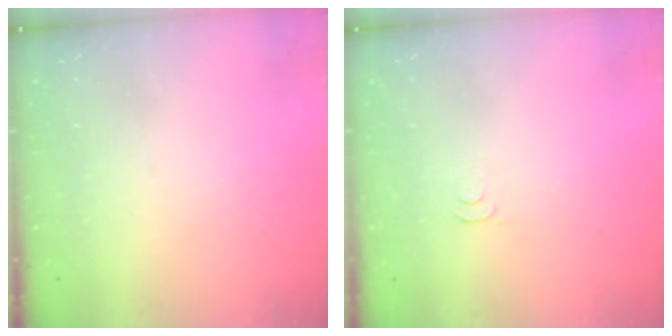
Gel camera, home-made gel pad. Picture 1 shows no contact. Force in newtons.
{"total": 2.8, "press": 2.7, "slide": 0.5}